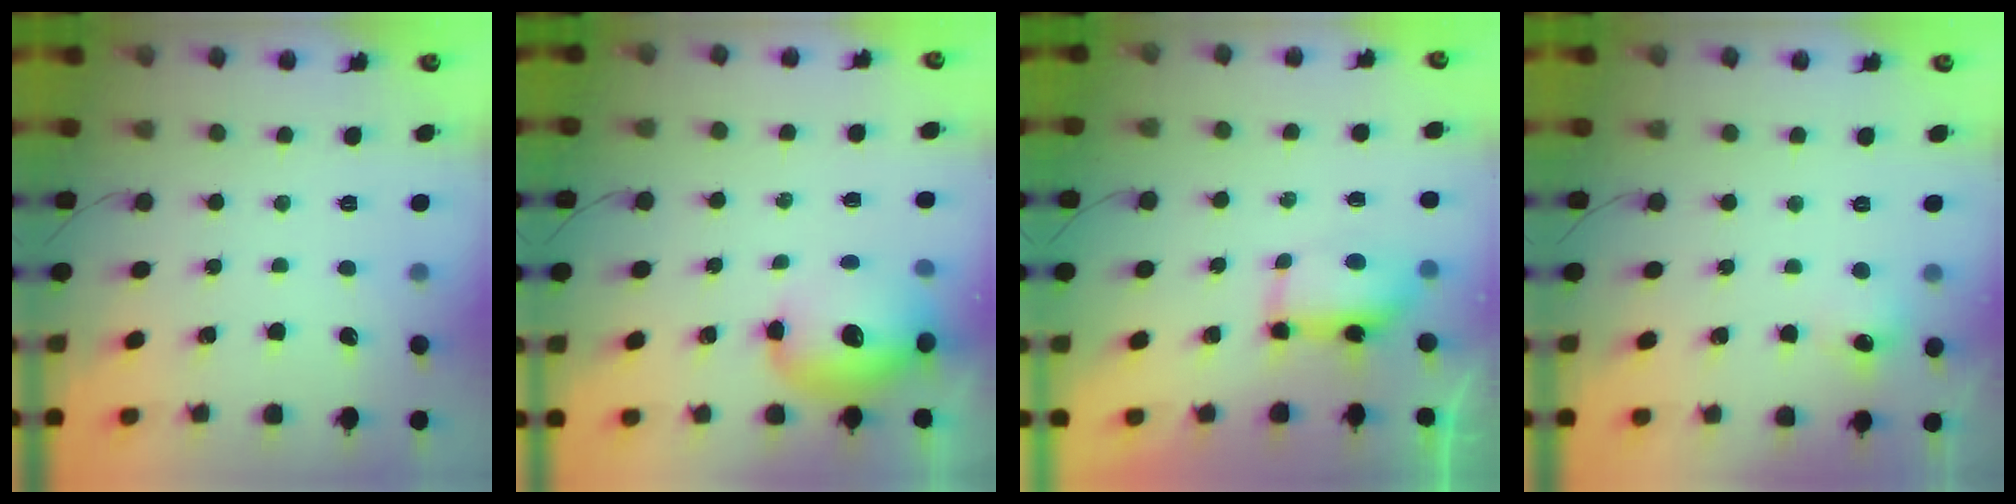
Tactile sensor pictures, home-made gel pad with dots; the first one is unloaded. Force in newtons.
{"total": 11.4, "press": 11.1, "slide": 2.5}
{"total": 6.8, "press": 6.8, "slide": 0.6}
{"total": 6.5, "press": 6.3, "slide": 1.5}